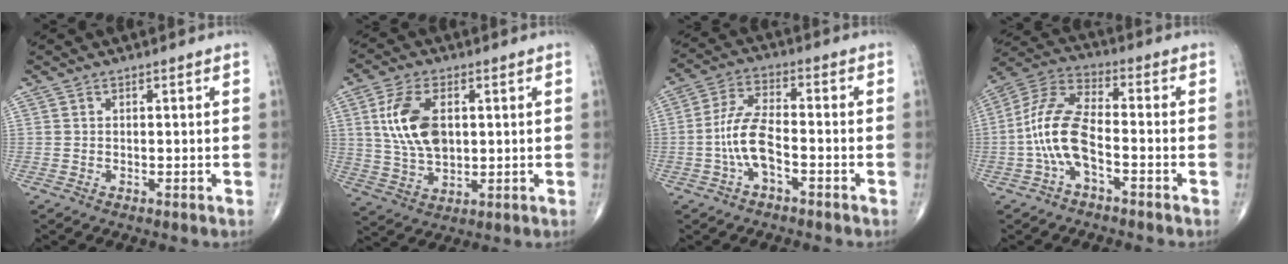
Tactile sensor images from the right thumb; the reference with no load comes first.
{"total": 11.5, "force": [2.3, 6.6, 9.2], "torque": [-0.173, -0.005, 0.047]}
{"total": 8.1, "force": [-2.6, 3.5, 6.9], "torque": [-0.144, 0.034, -0.053]}
{"total": 11.4, "force": [-3.1, 5.0, 9.8], "torque": [-0.209, 0.043, -0.067]}